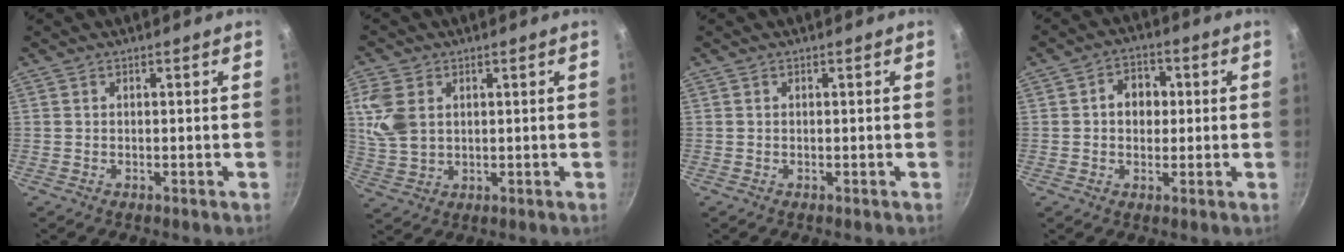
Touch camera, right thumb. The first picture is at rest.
{"total": 8.3, "force": [2.2, 5.8, 5.5], "torque": [-0.111, -0.004, 0.049]}
{"total": 0.0}
{"total": 6.5, "force": [0.9, 4.9, 4.1], "torque": [-0.032, 0.009, 0.007]}